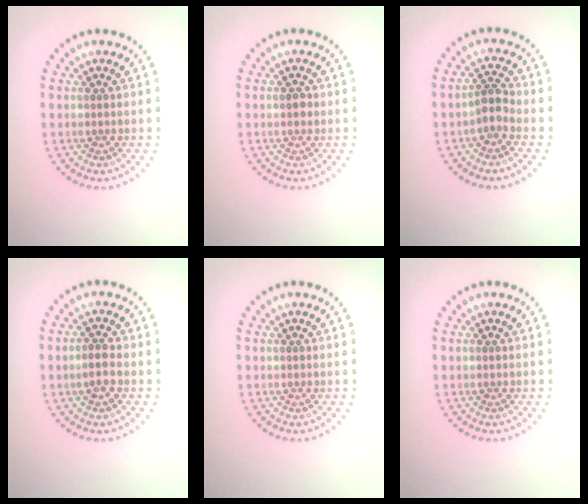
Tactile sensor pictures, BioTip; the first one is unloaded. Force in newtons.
{"total": 1.0, "press": 1.0, "slide": 0.2}
{"total": 1.7, "press": 1.4, "slide": 0.9}
{"total": 2.0, "press": 1.8, "slide": 0.8}
{"total": 0.0}
{"total": 0.0}